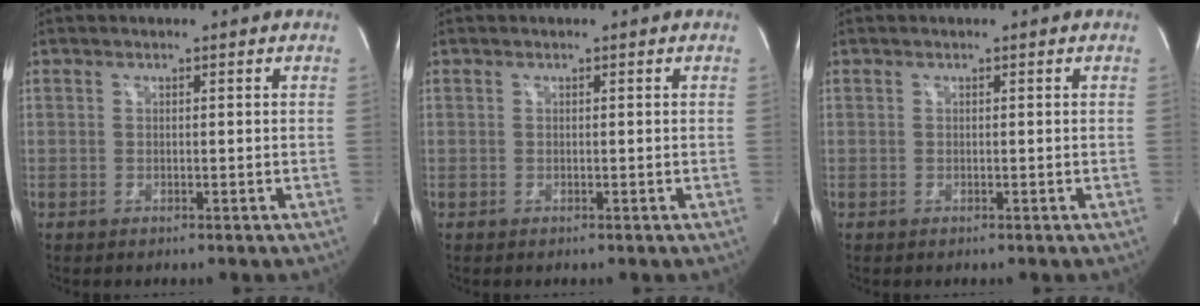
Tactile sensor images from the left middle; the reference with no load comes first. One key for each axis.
{"total": 0.0}
{"total": 0.0}